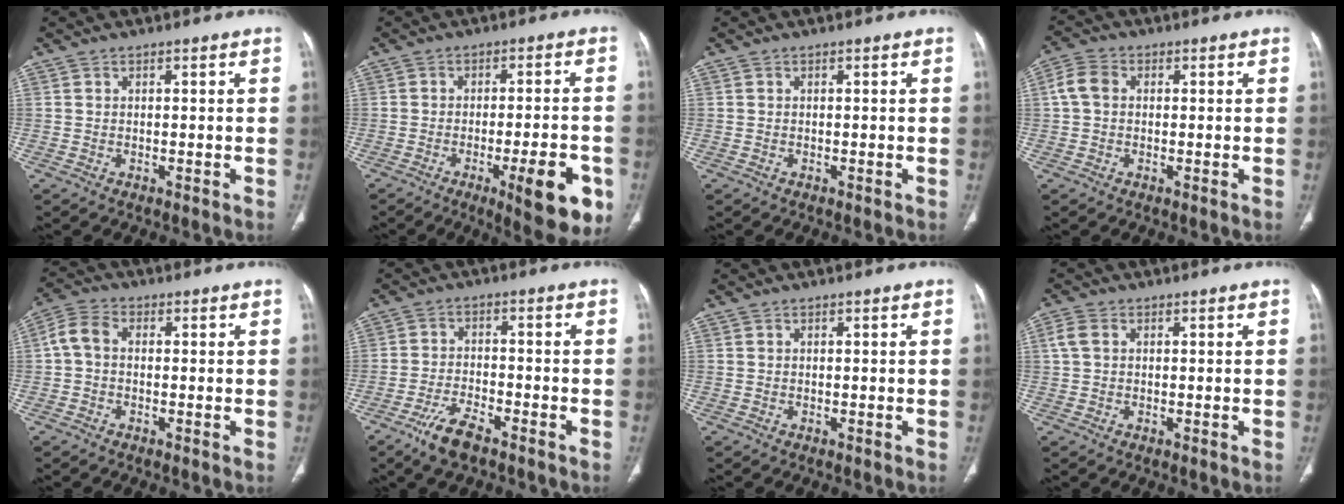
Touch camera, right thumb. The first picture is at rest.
{"total": 12.9, "force": [-5.3, 3.2, 11.3], "torque": [-0.137, 0.007, -0.065]}
{"total": 0.0}
{"total": 4.6, "force": [0.6, 3.5, 2.9], "torque": [-0.062, 0.014, 0.007]}
{"total": 4.9, "force": [0.0, 3.4, 3.5], "torque": [-0.069, 0.016, -0.008]}
{"total": 6.5, "force": [-4.6, 2.1, 4.1], "torque": [-0.087, 0.016, -0.084]}
{"total": 0.0}
{"total": 3.0, "force": [0.8, 2.1, 2.0], "torque": [-0.051, 0.009, 0.017]}